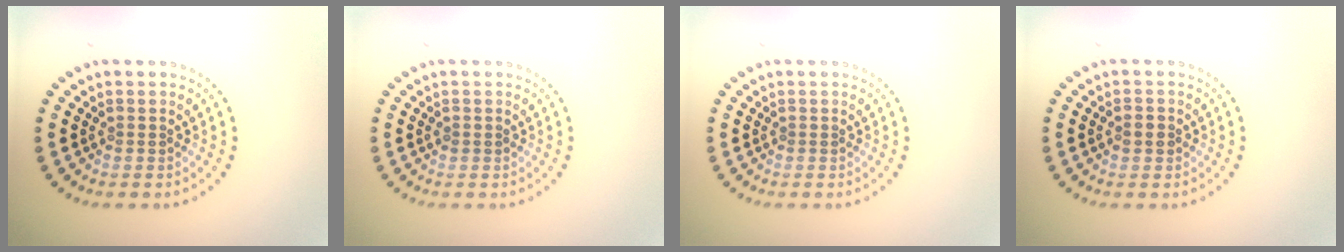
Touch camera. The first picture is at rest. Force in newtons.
{"total": 0.5, "press": 0.5, "slide": 0.1}
{"total": 0.0}
{"total": 1.2, "press": 1.2, "slide": 0.2}